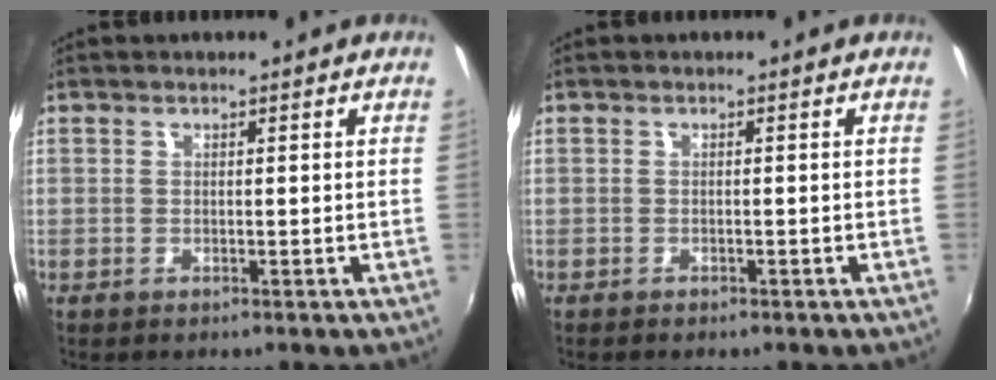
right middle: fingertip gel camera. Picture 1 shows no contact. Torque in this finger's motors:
{"motor_torque": [-0.30, 0.00, 0.02, -0.01]}